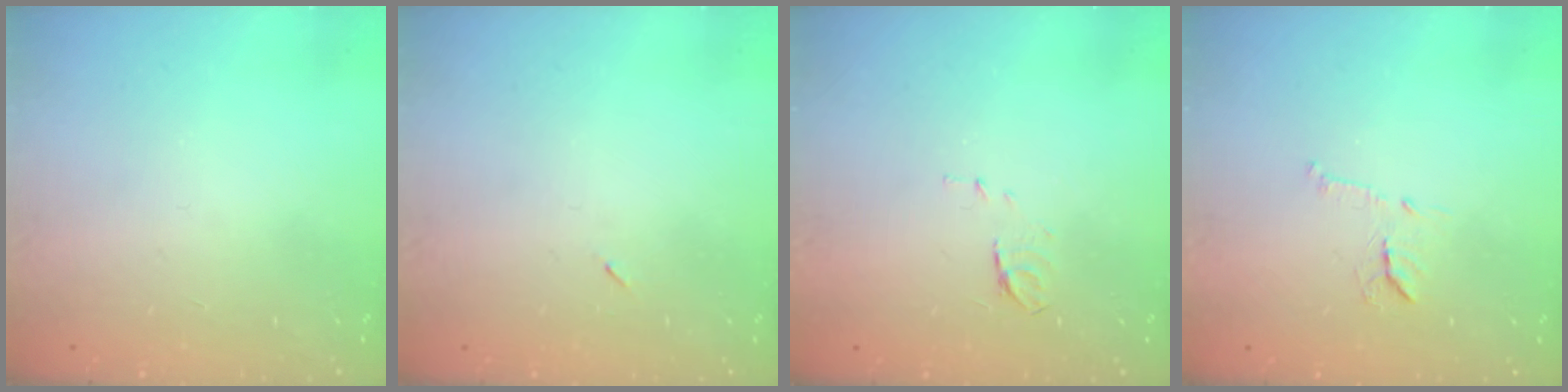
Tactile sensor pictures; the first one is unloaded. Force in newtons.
{"total": 2.6, "press": 2.3, "slide": 1.2}
{"total": 5.8, "press": 5.8, "slide": 0.7}
{"total": 9.1, "press": 9.1, "slide": 0.5}